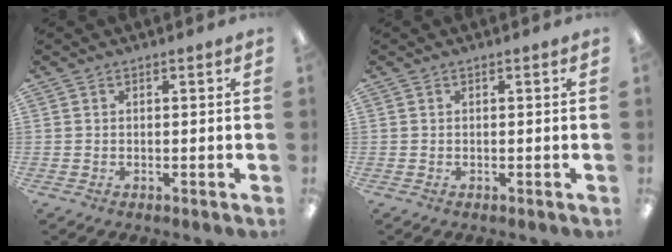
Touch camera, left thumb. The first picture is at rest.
{"total": 0.0}